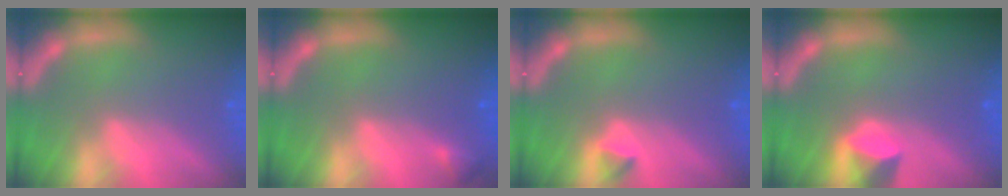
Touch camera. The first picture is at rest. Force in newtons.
{"total": 0.9}
{"total": 0.9}
{"total": 2.4}